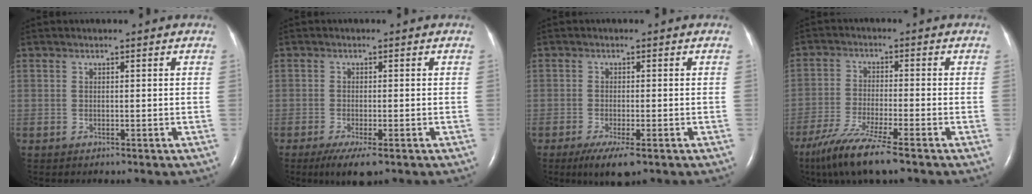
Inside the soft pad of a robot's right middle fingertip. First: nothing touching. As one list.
[{"total": 4.5, "force": [-2.8, 0.9, 3.5], "torque": [-0.065, -0.013, -0.044]}, {"total": 4.9, "force": [-2.9, 0.9, 3.8], "torque": [-0.072, -0.014, -0.047]}, {"total": 10.0, "force": [-7.2, 0.0, 6.9], "torque": [-0.133, -0.033, -0.128]}]